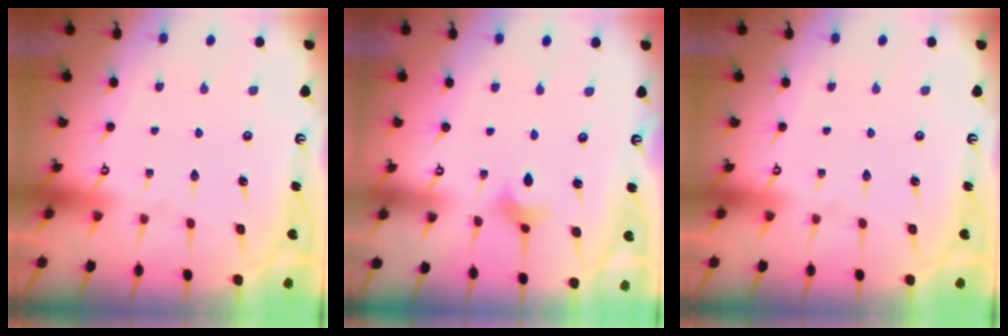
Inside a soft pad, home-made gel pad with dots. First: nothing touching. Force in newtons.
{"total": 2.2, "press": 2.2, "slide": 0.2}
{"total": 0.0}